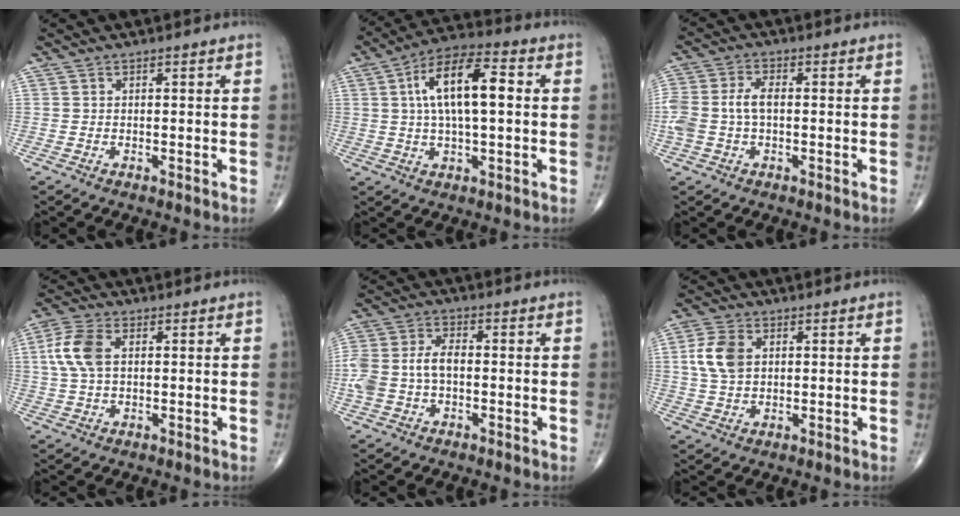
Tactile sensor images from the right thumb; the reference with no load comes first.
{"total": 14.1, "force": [2.2, 5.5, 12.8], "torque": [-0.225, 0.023, 0.031]}
{"total": 6.6, "force": [-0.3, 3.8, 5.4], "torque": [-0.136, 0.020, -0.006]}
{"total": 7.8, "force": [1.5, 4.5, 6.2], "torque": [-0.146, 0.013, 0.030]}
{"total": 8.1, "force": [-0.8, 4.9, 6.4], "torque": [-0.147, 0.026, -0.018]}
{"total": 7.2, "force": [1.5, 4.8, 5.2], "torque": [-0.104, 0.002, 0.029]}